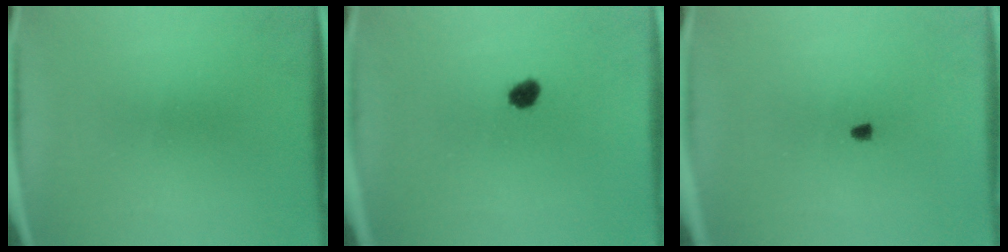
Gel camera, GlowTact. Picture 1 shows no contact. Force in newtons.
{"total": 2.8}
{"total": 1.0}